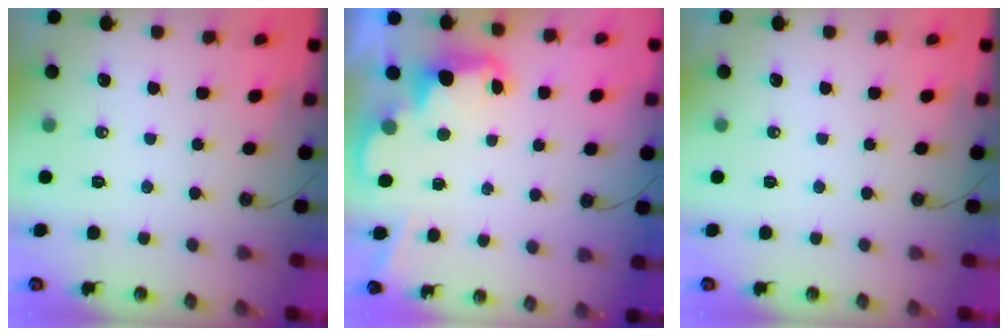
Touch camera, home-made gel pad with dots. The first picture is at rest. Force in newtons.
{"total": 2.5, "press": 2.4, "slide": 0.6}
{"total": 0.0}